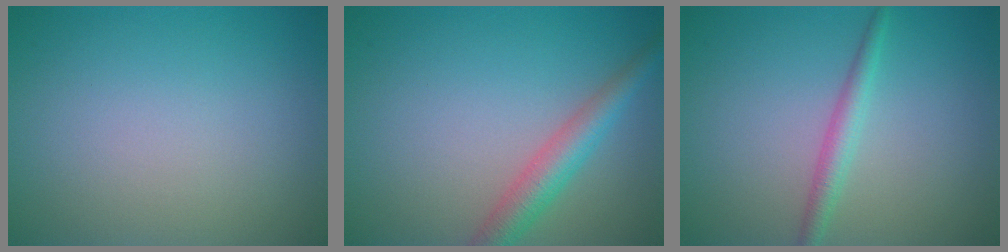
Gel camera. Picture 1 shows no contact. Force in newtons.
{"total": 3.6, "press": 3.6, "slide": 0.1}
{"total": 1.9, "press": 1.9, "slide": 0.0}